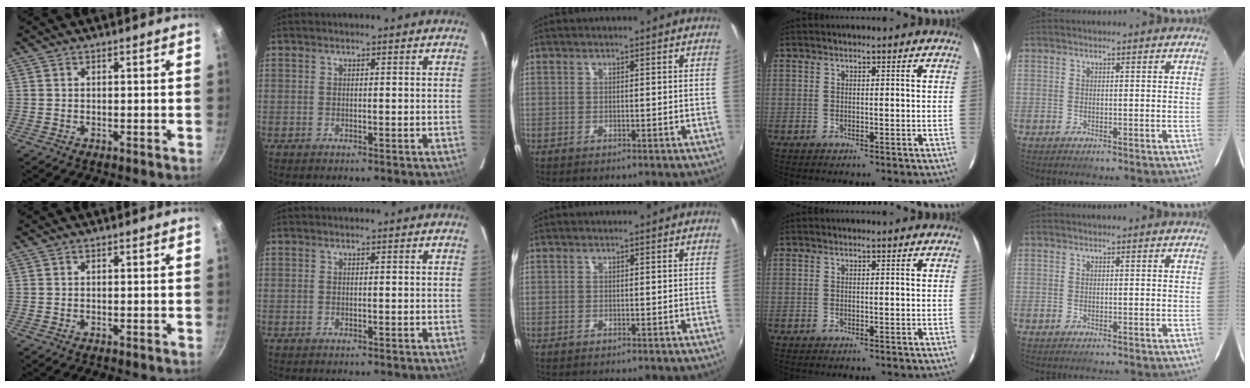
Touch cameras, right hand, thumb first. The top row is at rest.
{}